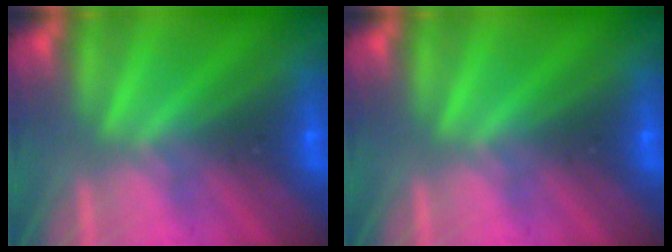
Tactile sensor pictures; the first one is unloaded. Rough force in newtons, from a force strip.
{"total": 0.0}